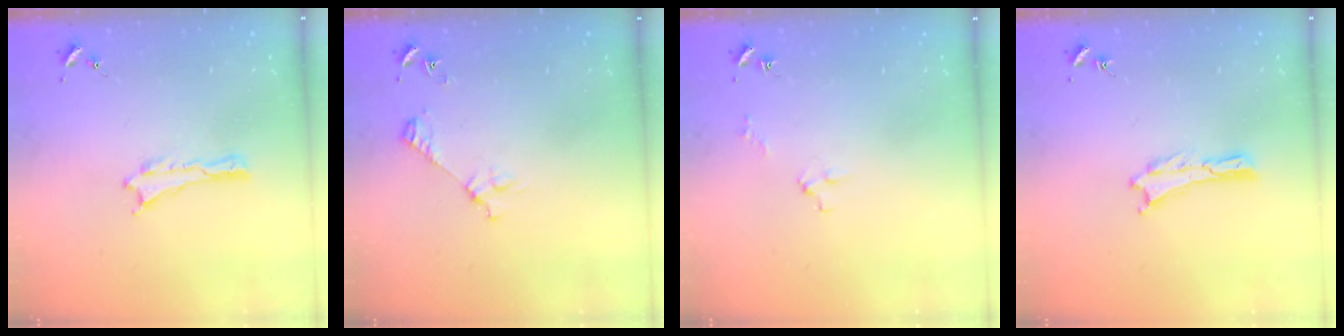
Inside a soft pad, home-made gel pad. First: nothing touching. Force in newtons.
{"total": 3.1, "press": 3.1, "slide": 0.3}
{"total": 2.0, "press": 2.0, "slide": 0.1}
{"total": 0.0}